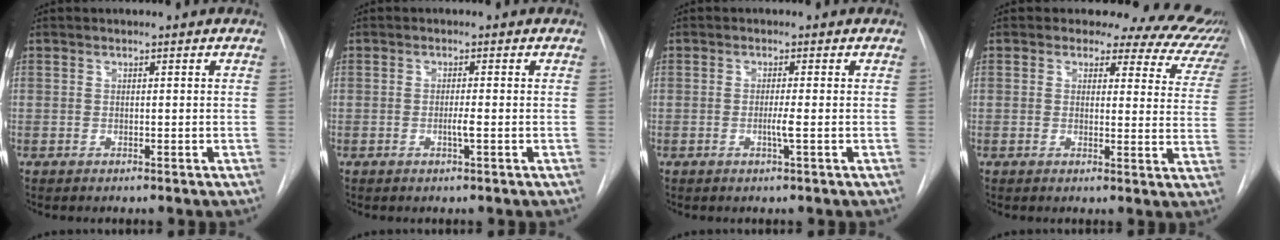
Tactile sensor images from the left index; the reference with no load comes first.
{"total": 1.5, "force": [-0.5, -0.1, 1.4], "torque": [-0.029, -0.002, -0.009]}
{"total": 1.8, "force": [-0.5, -0.4, 1.7], "torque": [-0.034, -0.003, -0.010]}
{"total": 14.7, "force": [12.9, 5.9, 4.0], "torque": [-0.016, -0.041, 0.104]}